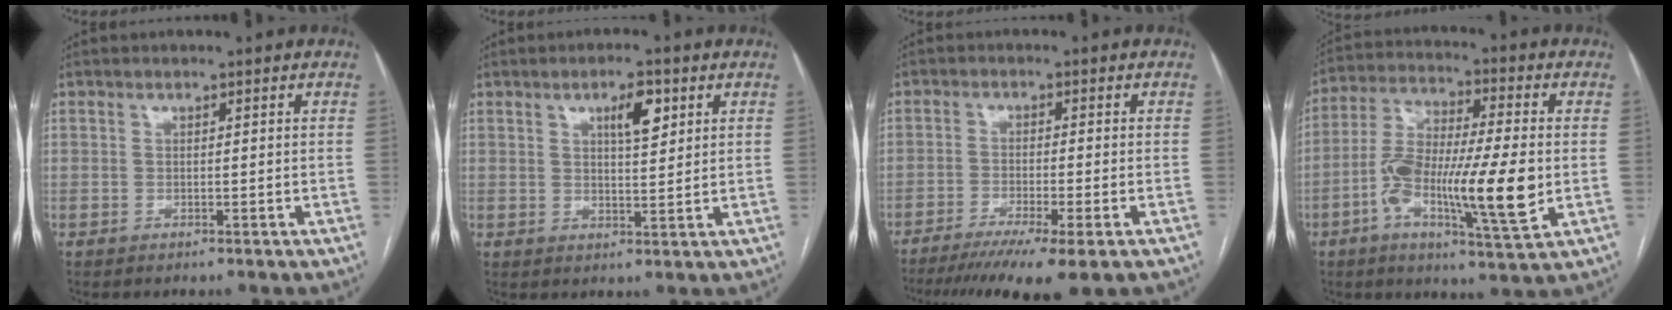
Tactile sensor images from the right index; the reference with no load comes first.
{"total": 5.0, "force": [2.3, 1.4, 4.2], "torque": [-0.070, 0.003, 0.038]}
{"total": 12.0, "force": [-8.7, 0.3, 8.4], "torque": [-0.127, -0.027, -0.135]}
{"total": 15.8, "force": [-3.1, 2.3, 15.3], "torque": [-0.283, -0.001, -0.055]}